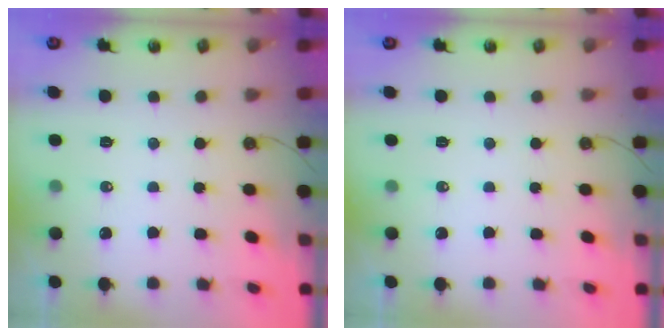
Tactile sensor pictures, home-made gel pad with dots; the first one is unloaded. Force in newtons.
{"total": 0.0}